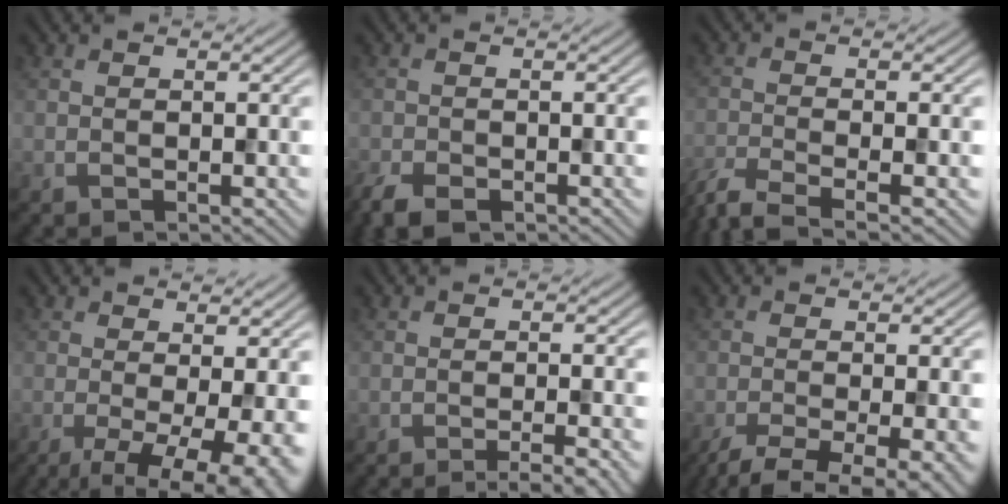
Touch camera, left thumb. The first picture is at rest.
{"total": 3.9, "force": [-2.9, 1.8, 1.9], "torque": [-0.041, -0.016, -0.059]}
{"total": 5.4, "force": [-4.1, 1.0, 3.4], "torque": [-0.061, -0.012, -0.086]}
{"total": 9.3, "force": [-2.1, 3.1, 8.5], "torque": [-0.127, -0.010, -0.025]}
{"total": 4.3, "force": [-2.6, 0.6, 3.3], "torque": [-0.040, 0.010, -0.048]}
{"total": 7.6, "force": [-4.5, 1.9, 5.8], "torque": [-0.090, -0.016, -0.073]}